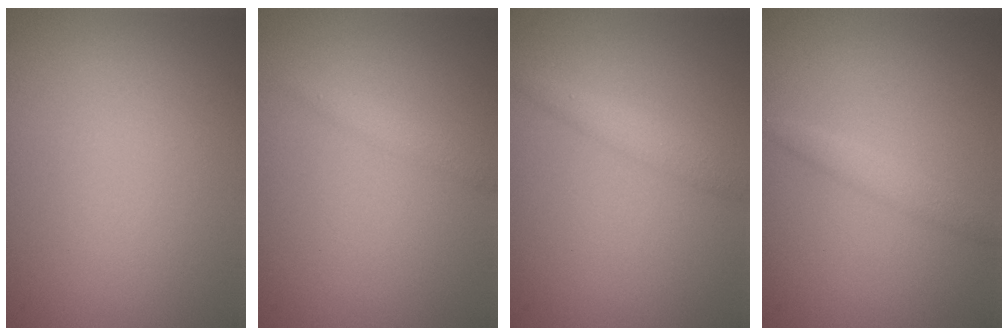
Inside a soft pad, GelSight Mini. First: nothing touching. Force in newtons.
{"total": 1.0, "press": 1.0, "slide": 0.0}
{"total": 1.6, "press": 1.6, "slide": 0.0}
{"total": 1.4, "press": 1.4, "slide": 0.1}